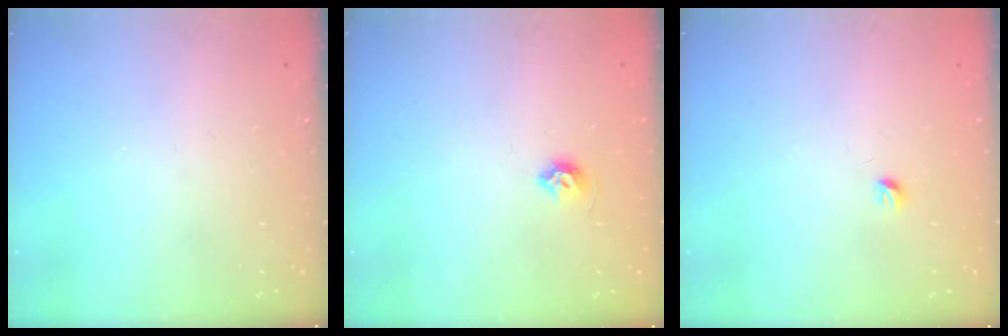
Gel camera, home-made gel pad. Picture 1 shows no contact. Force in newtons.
{"total": 5.7, "press": 5.7, "slide": 0.7}
{"total": 3.2, "press": 3.1, "slide": 0.5}